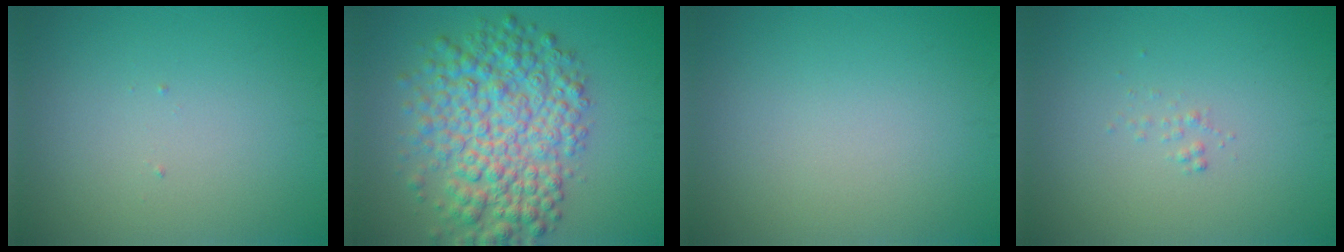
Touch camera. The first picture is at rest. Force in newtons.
{"total": 8.4, "press": 8.4, "slide": 0.1}
{"total": 0.0}
{"total": 0.5, "press": 0.5, "slide": 0.0}